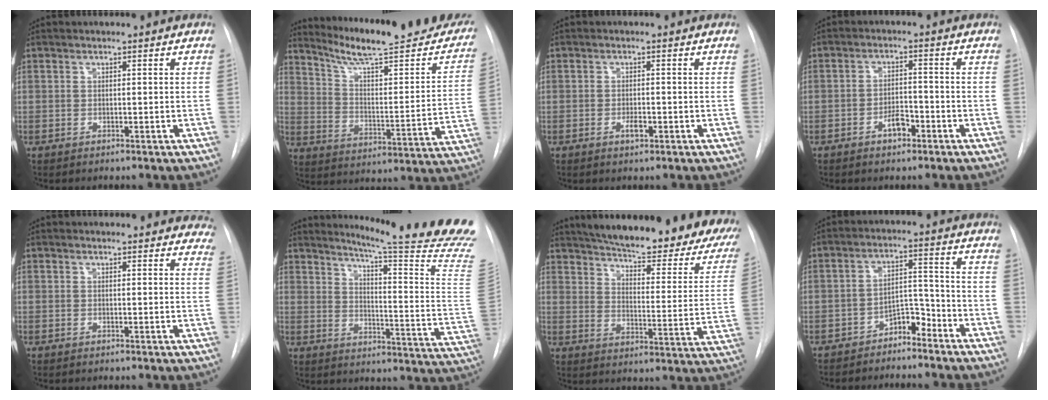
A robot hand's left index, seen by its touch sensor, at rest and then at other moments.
{"total": 24.8, "force": [21.2, 3.4, 12.4], "torque": [-0.179, -0.046, 0.285]}
{"total": 1.8, "force": [-0.8, 0.7, 1.4], "torque": [-0.025, 0.000, -0.013]}
{"total": 3.6, "force": [-2.2, 1.7, 2.3], "torque": [-0.038, 0.006, -0.036]}
{"total": 13.6, "force": [12.8, 3.5, 2.9], "torque": [-0.006, -0.027, 0.118]}
{"total": 25.0, "force": [22.1, -3.0, 11.1], "torque": [-0.165, -0.155, 0.270]}
{"total": 30.7, "force": [25.3, 6.3, 16.2], "torque": [-0.217, -0.069, 0.306]}
{"total": 5.1, "force": [-4.2, 1.9, 2.2], "torque": [-0.030, 0.015, -0.072]}